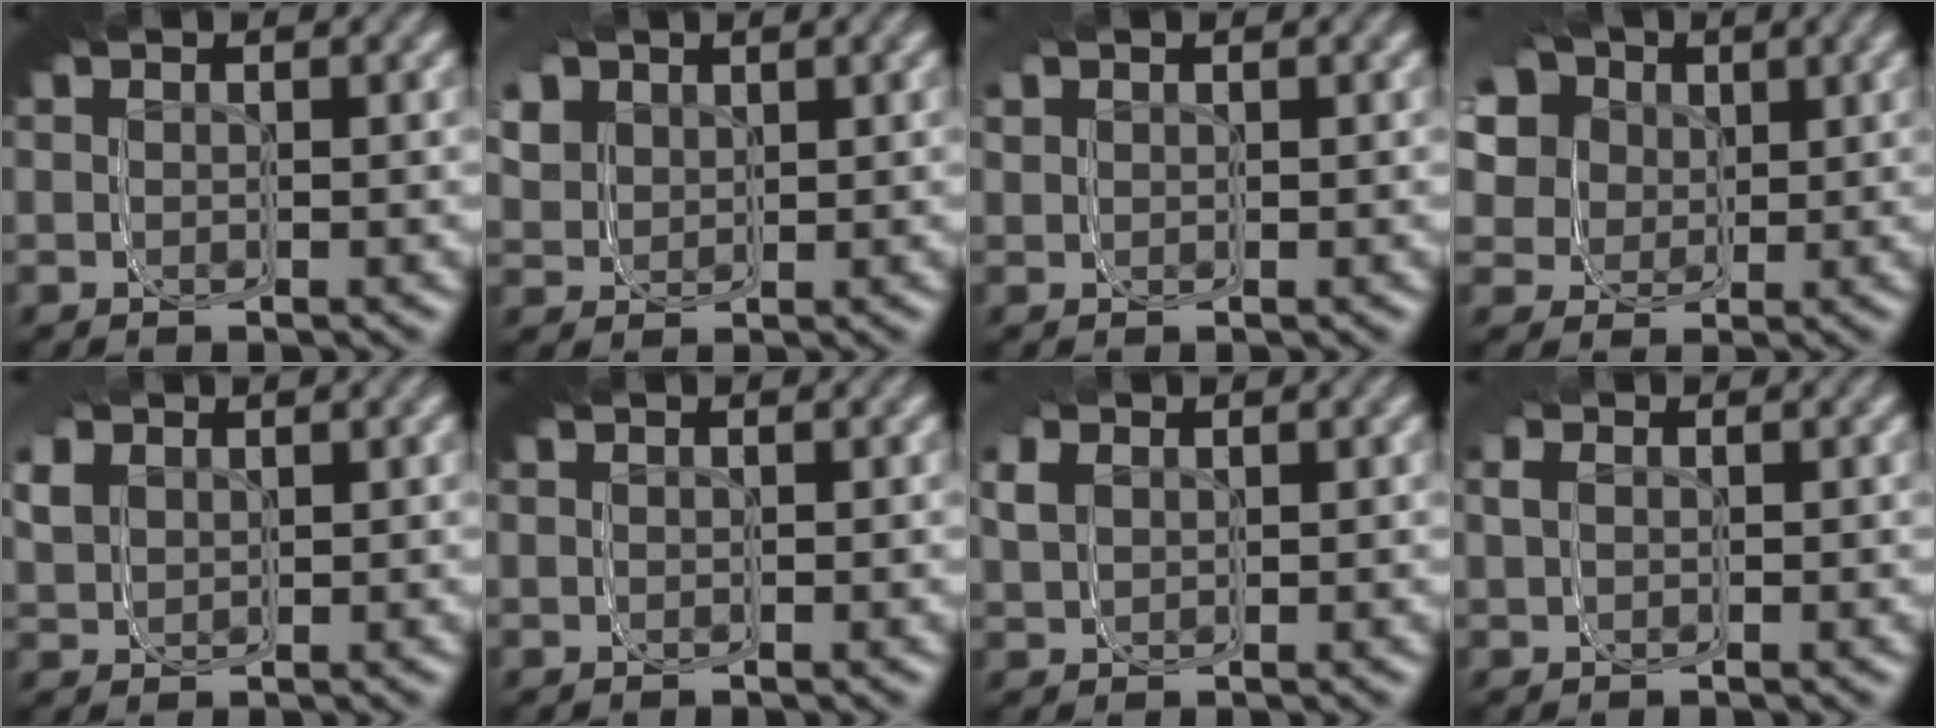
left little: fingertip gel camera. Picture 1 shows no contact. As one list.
[{"total": 7.7, "force": [3.0, 6.3, 3.4], "torque": [-0.063, 0.020, 0.027]}, {"total": 1.5, "force": [0.9, 1.1, 0.5], "torque": [-0.014, 0.000, 0.013]}, {"total": 8.6, "force": [0.7, 6.6, 5.4], "torque": [-0.088, 0.004, -0.004]}, {"total": 6.4, "force": [2.6, 5.2, 2.7], "torque": [-0.056, 0.017, 0.025]}, {"total": 0.0}, {"total": 4.3, "force": [1.8, 3.4, 1.8], "torque": [-0.031, 0.015, 0.015]}, {"total": 0.6, "force": [0.2, 0.5, 0.3], "torque": [0.008, 0.007, -0.001]}]